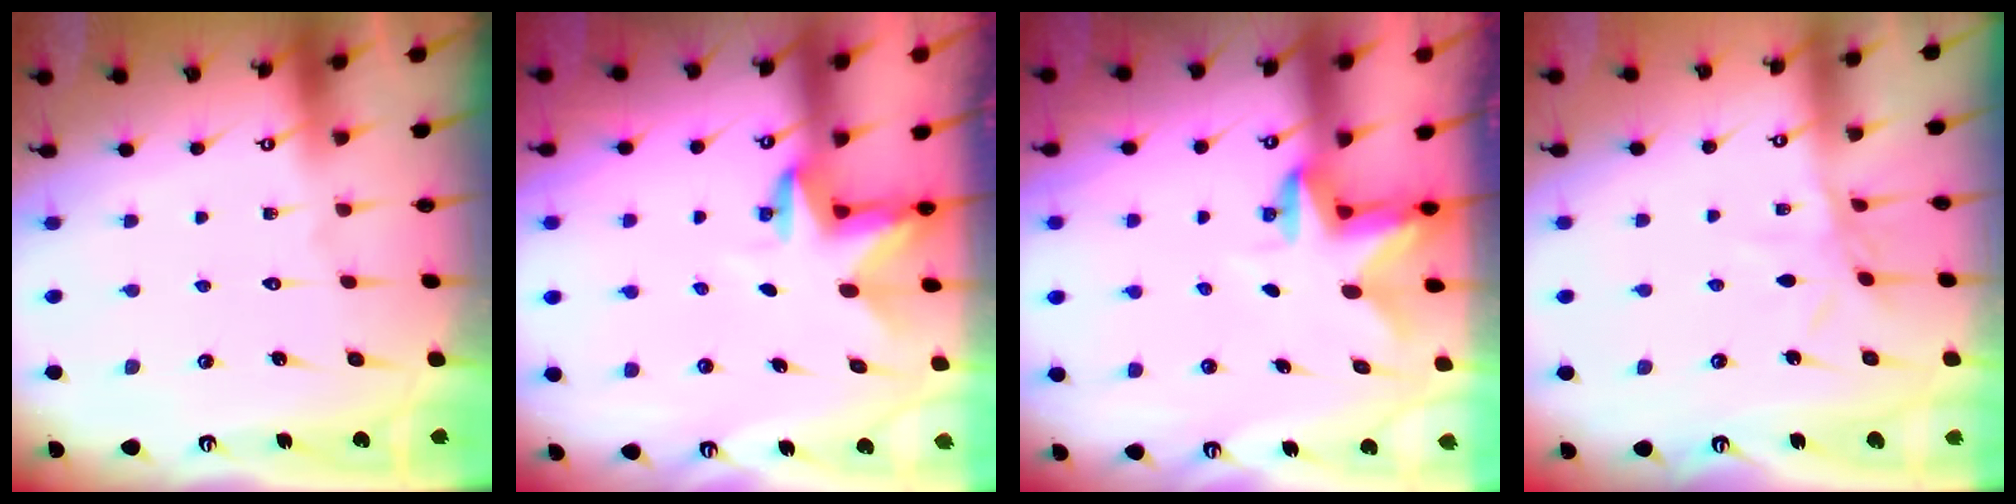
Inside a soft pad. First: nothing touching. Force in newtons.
{"total": 3.4, "press": 3.4, "slide": 0.1}
{"total": 2.7, "press": 2.7, "slide": 0.5}
{"total": 6.2, "press": 6.2, "slide": 0.5}